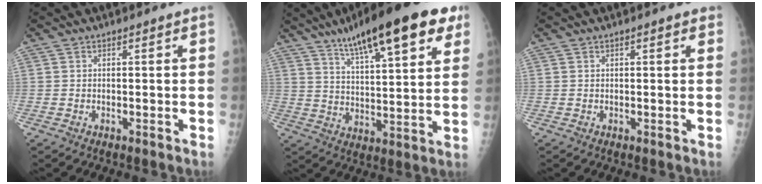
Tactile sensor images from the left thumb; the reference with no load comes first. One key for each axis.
{"total": 22.1, "fx": 12.9, "fy": 5.6, "fz": 17.0, "tx": -0.237, "ty": -0.021, "tz": 0.198}
{"total": 1.5, "fx": 0.8, "fy": 0.5, "fz": 1.1, "tx": -0.013, "ty": 0.000, "tz": 0.008}